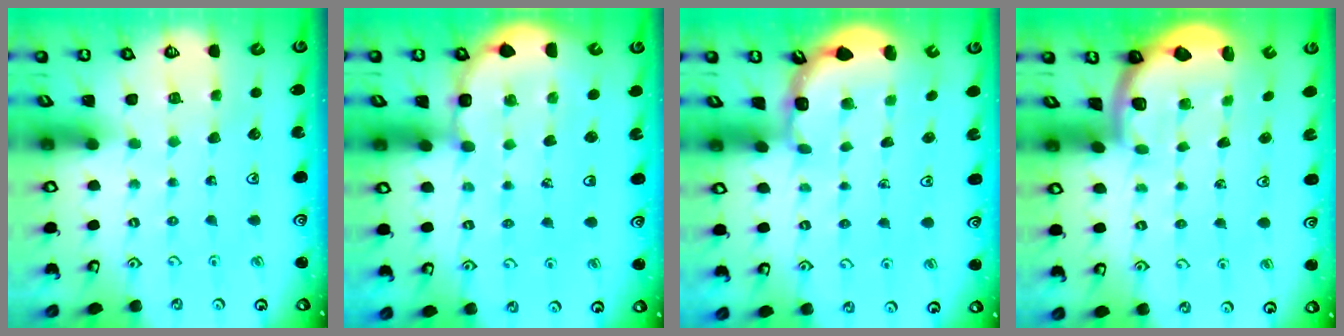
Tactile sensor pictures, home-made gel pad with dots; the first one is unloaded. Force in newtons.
{"total": 6.4, "press": 6.2, "slide": 1.6}
{"total": 2.1, "press": 1.9, "slide": 0.8}
{"total": 2.0, "press": 2.0, "slide": 0.5}